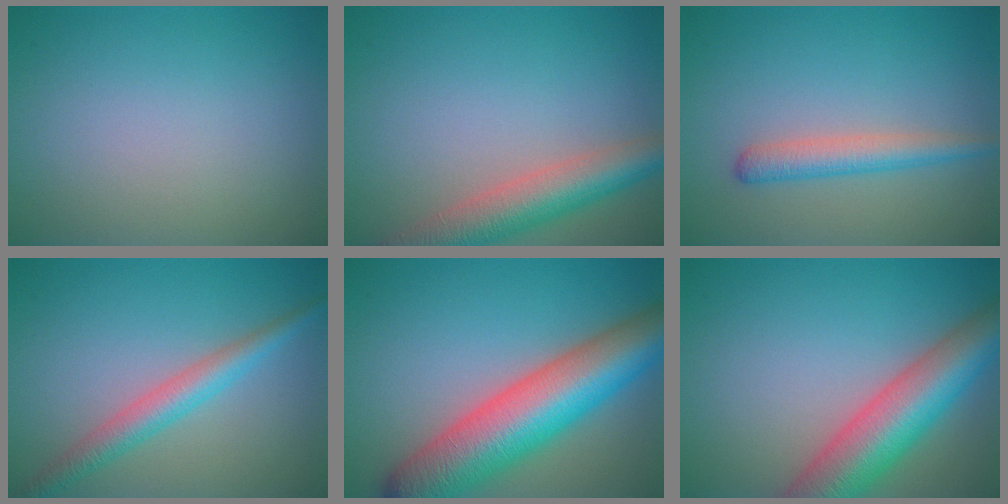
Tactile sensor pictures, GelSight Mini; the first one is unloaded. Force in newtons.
{"total": 5.9, "press": 5.8, "slide": 0.2}
{"total": 2.8, "press": 2.8, "slide": 0.1}
{"total": 3.4, "press": 3.4, "slide": 0.1}
{"total": 11.7, "press": 11.7, "slide": 0.5}
{"total": 9.2, "press": 9.2, "slide": 0.4}